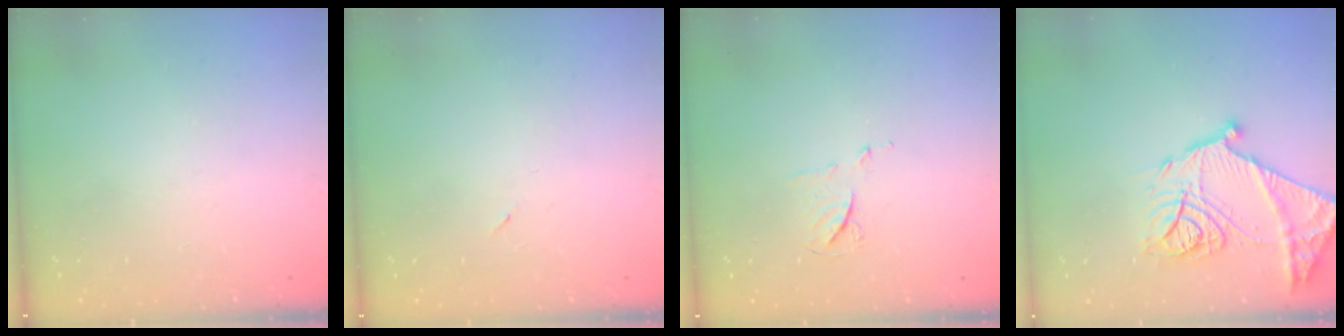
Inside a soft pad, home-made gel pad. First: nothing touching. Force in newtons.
{"total": 2.2, "press": 1.9, "slide": 1.2}
{"total": 6.1, "press": 6.0, "slide": 0.7}
{"total": 20.5, "press": 20.5, "slide": 1.8}